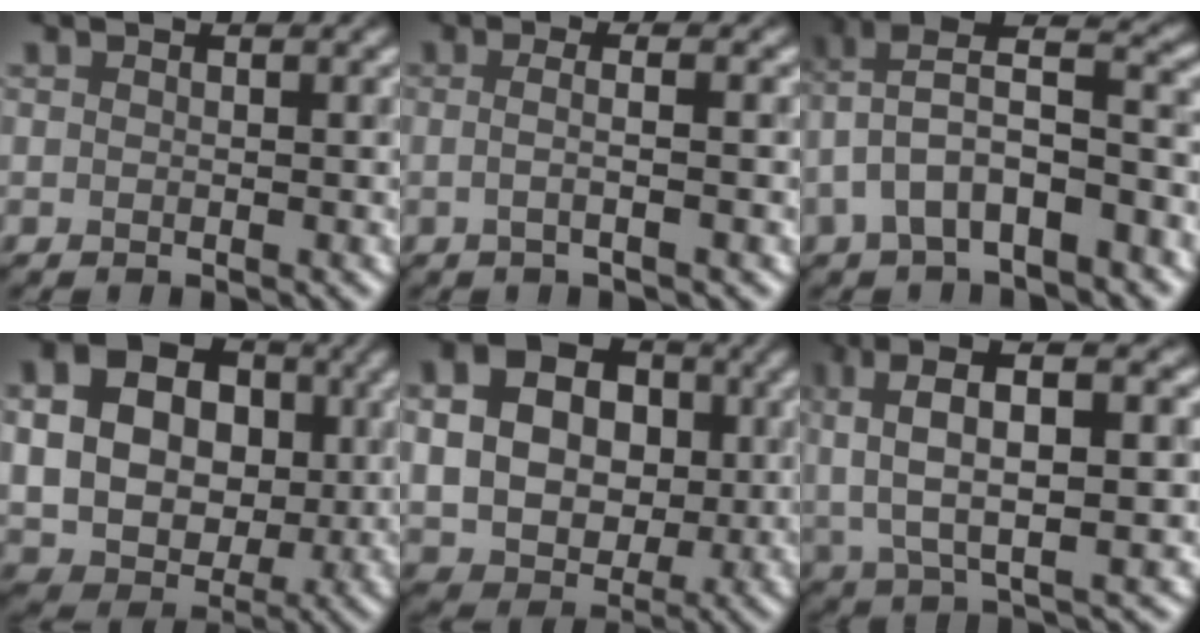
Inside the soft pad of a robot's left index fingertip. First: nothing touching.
{"total": 3.1, "force": [0.0, 1.2, 2.9], "torque": [-0.032, -0.003, -0.020]}
{"total": 7.5, "force": [-1.6, 3.5, 6.5], "torque": [-0.122, 0.022, -0.033]}
{"total": 14.1, "force": [2.2, 11.1, 8.3], "torque": [-0.168, 0.027, 0.046]}
{"total": 10.9, "force": [1.6, 8.4, 6.8], "torque": [-0.139, 0.013, 0.031]}
{"total": 10.4, "force": [3.1, 4.1, 9.0], "torque": [-0.178, 0.017, 0.054]}